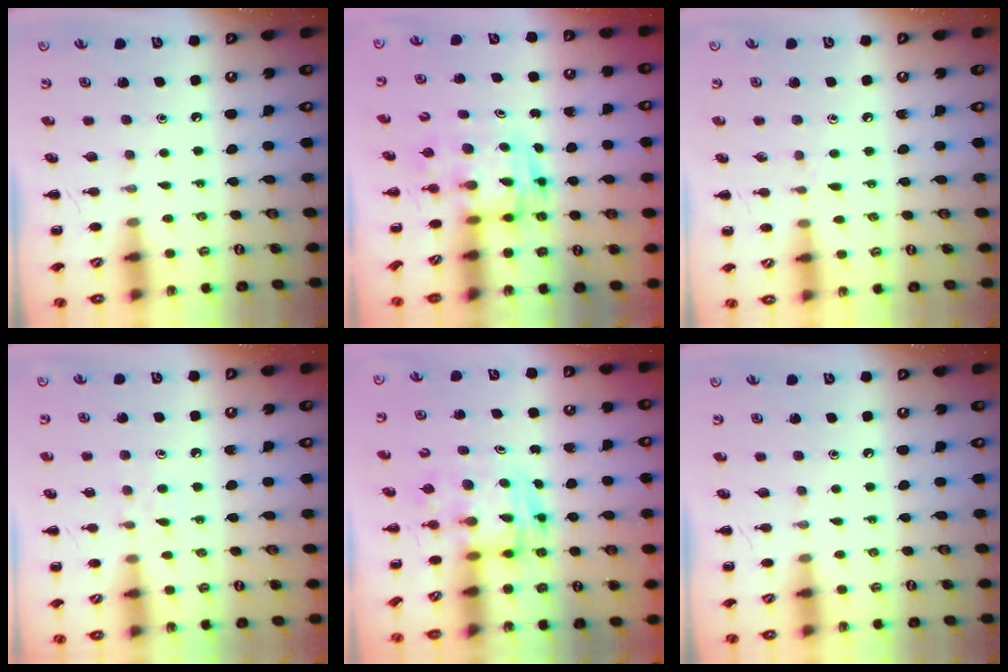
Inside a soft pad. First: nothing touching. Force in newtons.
{"total": 2.9, "press": 2.9, "slide": 0.5}
{"total": 4.8, "press": 4.4, "slide": 1.9}
{"total": 4.7, "press": 4.4, "slide": 1.6}
{"total": 3.5, "press": 3.4, "slide": 0.6}
{"total": 0.0}